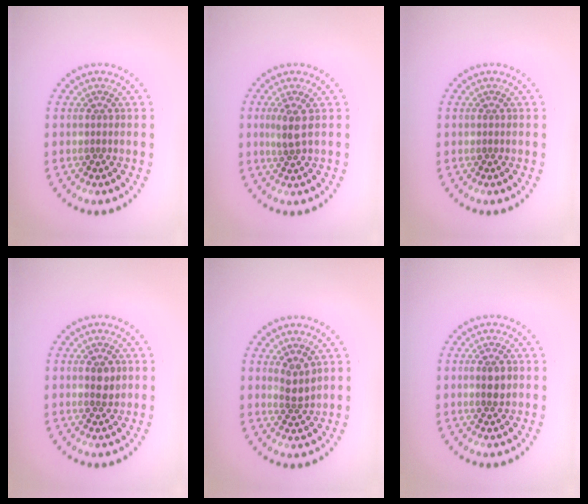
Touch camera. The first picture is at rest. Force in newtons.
{"total": 1.8, "press": 1.5, "slide": 1.0}
{"total": 0.0}
{"total": 1.7, "press": 1.7, "slide": 0.3}
{"total": 1.9, "press": 1.6, "slide": 0.9}
{"total": 1.8, "press": 1.7, "slide": 0.6}